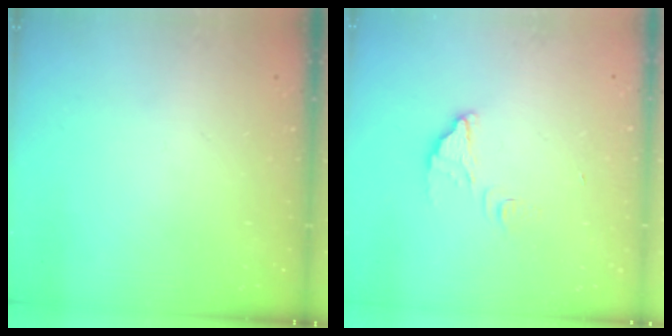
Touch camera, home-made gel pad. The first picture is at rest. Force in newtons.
{"total": 3.5, "press": 3.5, "slide": 0.2}